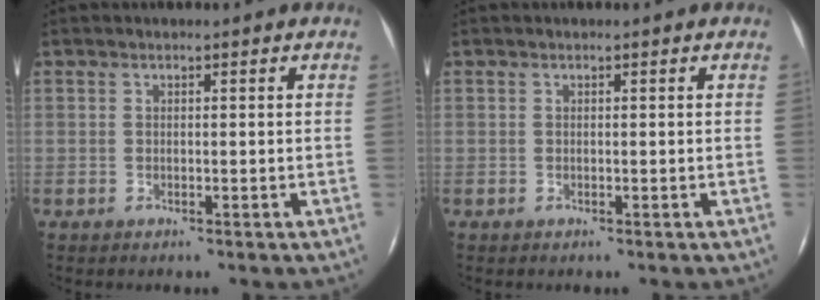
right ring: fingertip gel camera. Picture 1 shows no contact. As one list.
[{"total": 0.0}]